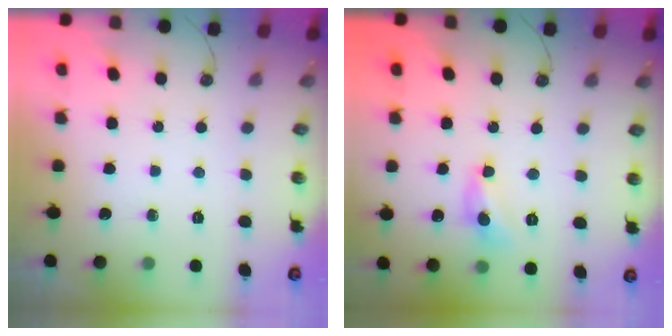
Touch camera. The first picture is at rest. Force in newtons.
{"total": 3.8, "press": 3.8, "slide": 0.3}